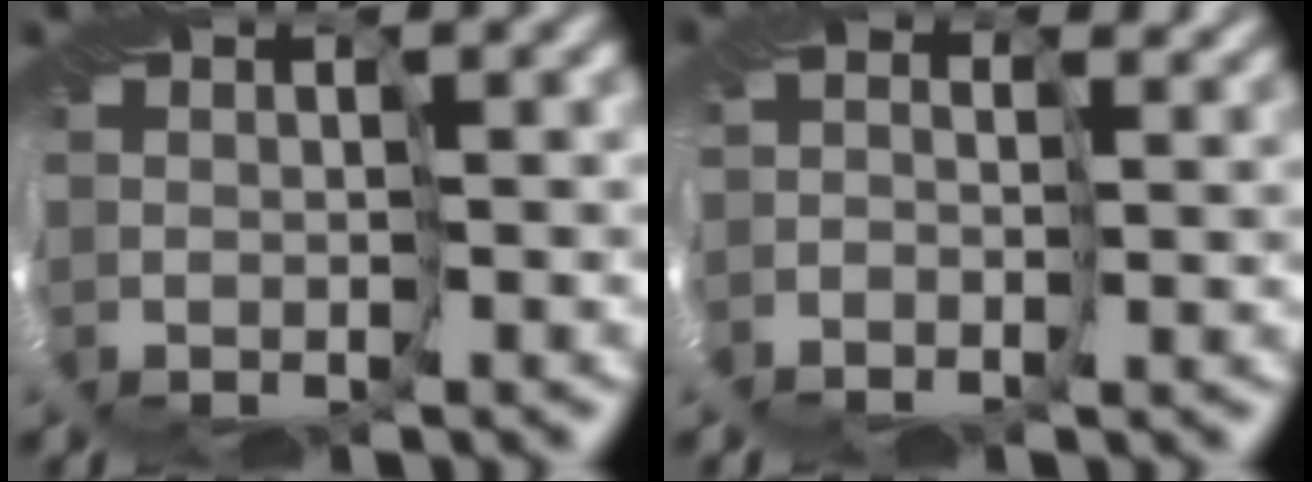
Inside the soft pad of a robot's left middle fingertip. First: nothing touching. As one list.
[{"total": 4.9, "force": [1.6, 3.8, 2.7], "torque": [-0.049, 0.017, 0.016]}]